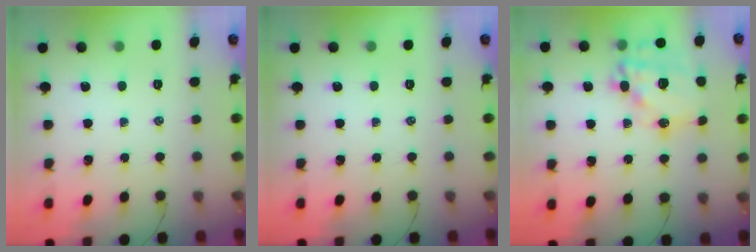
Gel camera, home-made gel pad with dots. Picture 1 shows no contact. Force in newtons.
{"total": 0.0}
{"total": 17.5, "press": 17.1, "slide": 3.7}